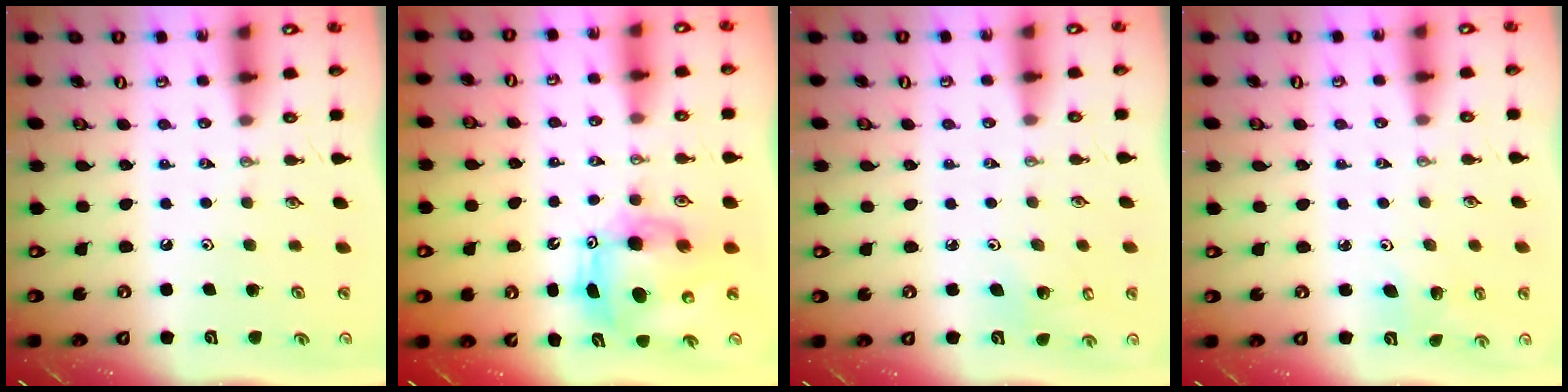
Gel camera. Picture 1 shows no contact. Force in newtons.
{"total": 9.4, "press": 9.2, "slide": 1.8}
{"total": 3.6, "press": 3.2, "slide": 1.6}
{"total": 2.8, "press": 2.4, "slide": 1.5}